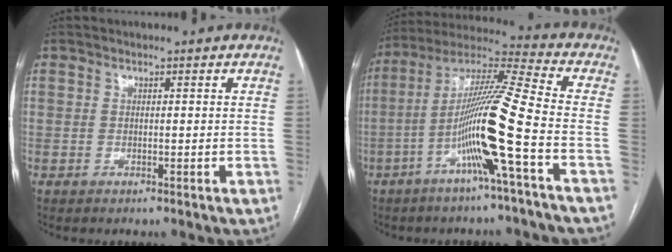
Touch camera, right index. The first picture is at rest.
{"total": 14.6, "force": [-4.7, -1.7, 13.7], "torque": [-0.261, 0.004, -0.094]}